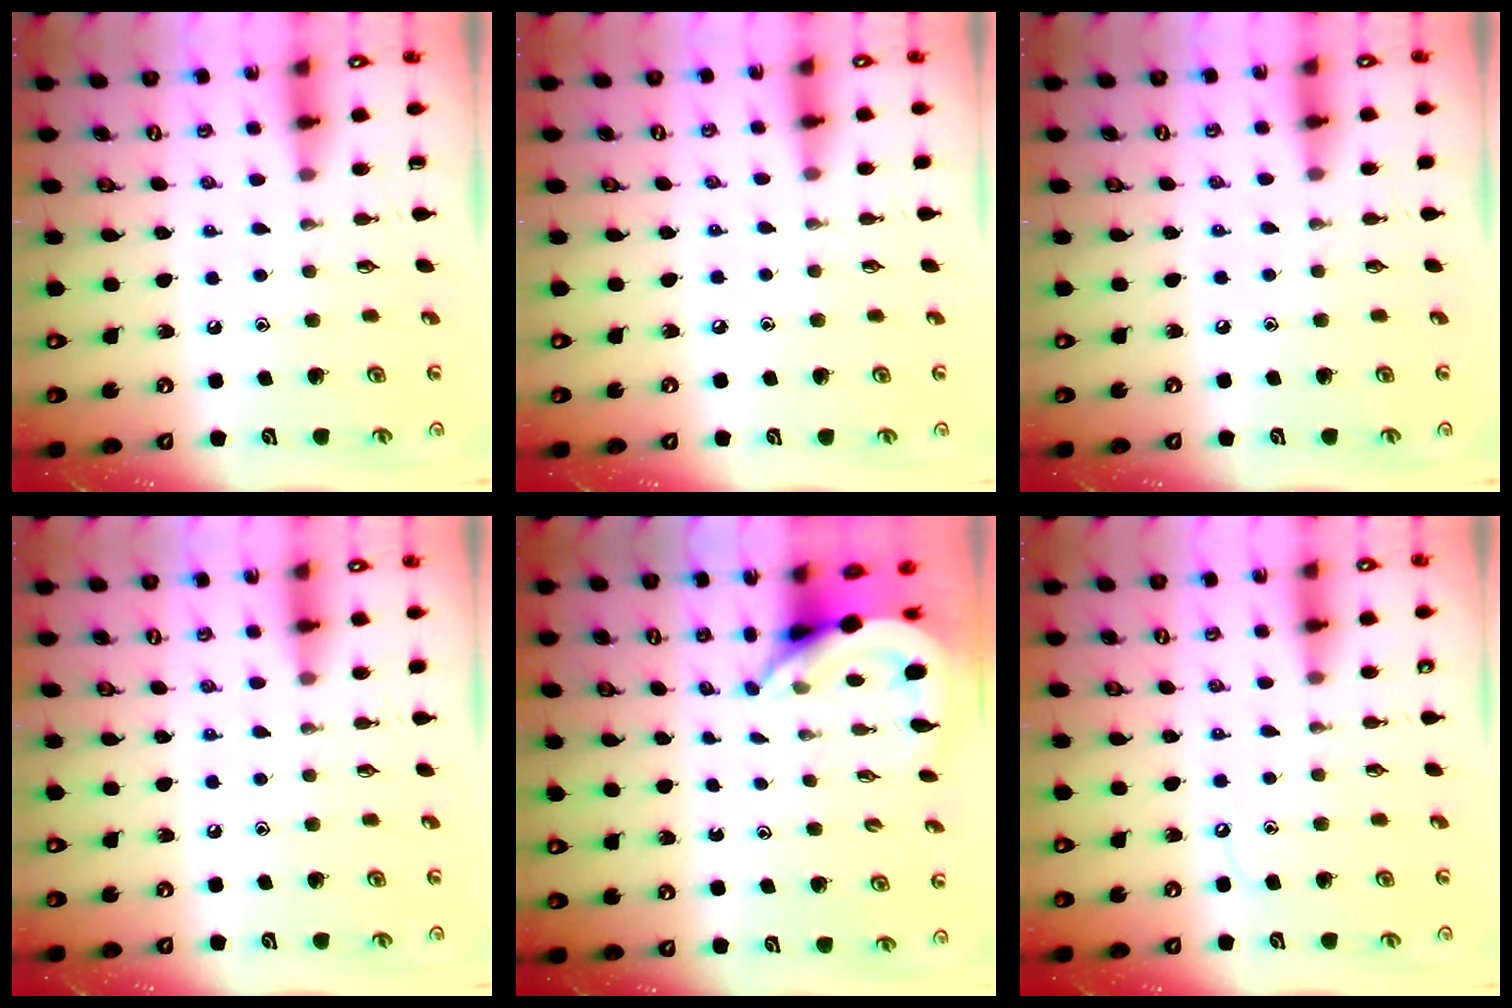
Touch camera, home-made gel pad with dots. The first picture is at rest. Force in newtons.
{"total": 2.3, "press": 2.3, "slide": 0.4}
{"total": 1.0, "press": 1.0, "slide": 0.2}
{"total": 3.3, "press": 3.2, "slide": 0.5}
{"total": 5.6, "press": 5.6, "slide": 0.3}
{"total": 3.4, "press": 3.4, "slide": 0.4}